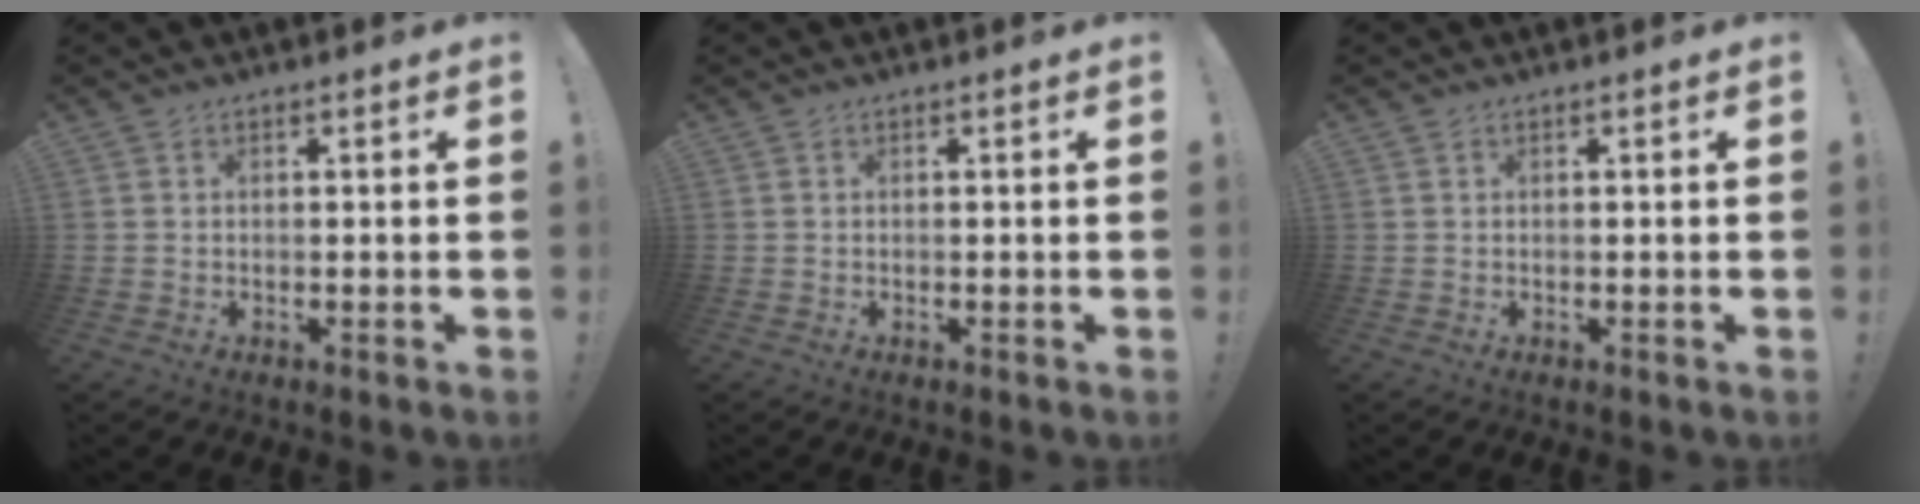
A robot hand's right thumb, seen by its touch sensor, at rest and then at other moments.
{"total": 0.0}
{"total": 0.0}